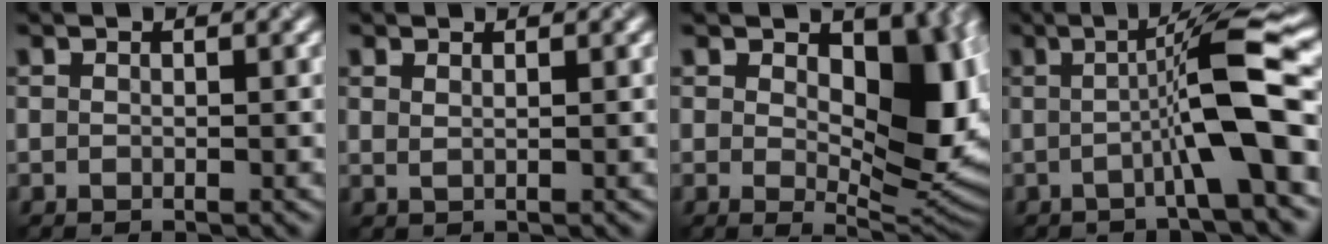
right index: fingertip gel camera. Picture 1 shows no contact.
{"total": 0.7, "force": [0.6, 0.2, 0.2], "torque": [0.001, -0.003, 0.009]}
{"total": 9.6, "force": [2.3, 5.0, 7.9], "torque": [-0.115, -0.004, 0.042]}
{"total": 8.0, "force": [-1.1, 0.9, 7.8], "torque": [-0.106, 0.016, -0.019]}